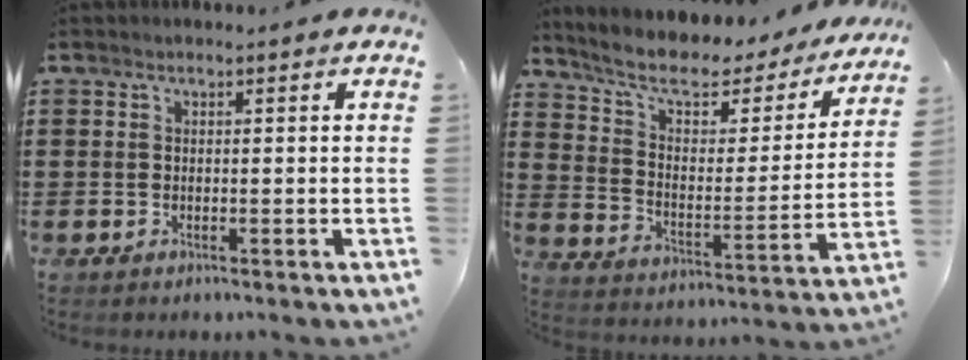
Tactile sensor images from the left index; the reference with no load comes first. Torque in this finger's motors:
{"motor_torque": [1.50, -0.64, 0.76, 0.15]}